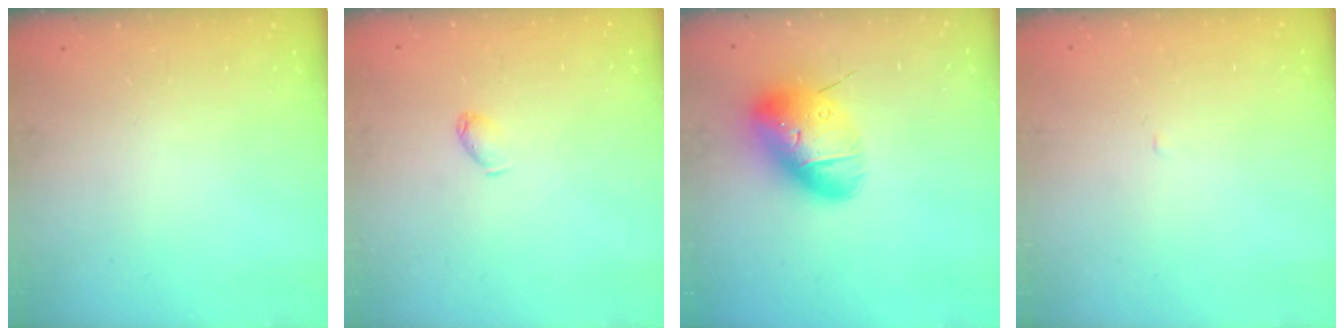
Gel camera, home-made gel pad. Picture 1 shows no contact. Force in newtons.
{"total": 2.8, "press": 2.8, "slide": 0.4}
{"total": 17.2, "press": 17.0, "slide": 2.8}
{"total": 1.7, "press": 1.7, "slide": 0.3}